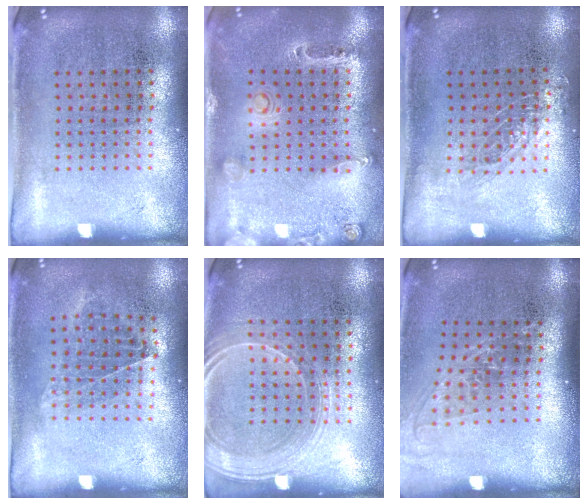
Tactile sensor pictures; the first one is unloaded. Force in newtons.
{"total": 0.5, "press": 0.4, "slide": 0.3}
{"total": 0.9, "press": 0.8, "slide": 0.2}
{"total": 0.9, "press": 0.8, "slide": 0.5}
{"total": 1.8, "press": 1.6, "slide": 0.7}
{"total": 1.2, "press": 1.0, "slide": 0.7}